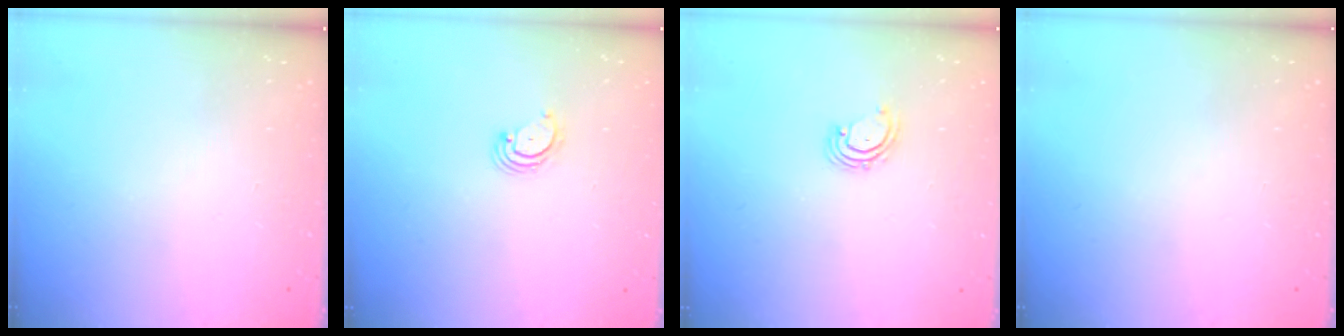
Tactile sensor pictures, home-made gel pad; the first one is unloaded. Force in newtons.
{"total": 2.7, "press": 2.7, "slide": 0.3}
{"total": 2.8, "press": 2.8, "slide": 0.2}
{"total": 0.0}